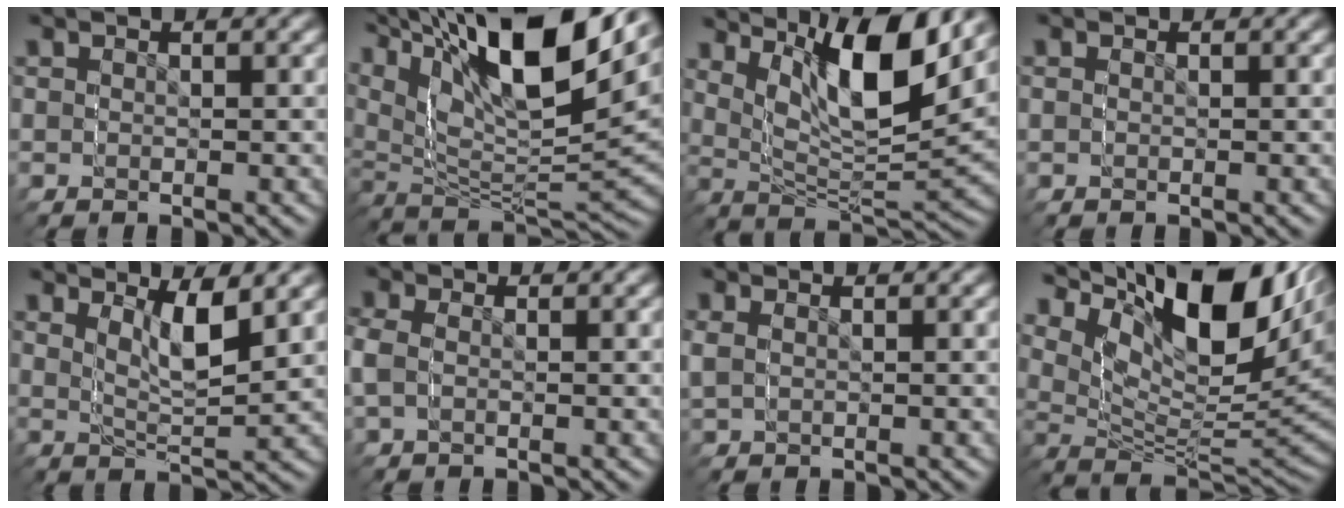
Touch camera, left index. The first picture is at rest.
{"total": 13.9, "force": [7.9, 7.3, 8.8], "torque": [-0.163, 0.030, 0.102]}
{"total": 7.9, "force": [6.0, 2.6, 4.4], "torque": [-0.112, 0.026, 0.079]}
{"total": 0.0}
{"total": 3.7, "force": [3.6, -0.5, 0.6], "torque": [-0.042, 0.019, 0.050]}
{"total": 1.0, "force": [-0.8, 0.0, -0.6], "torque": [-0.005, -0.009, -0.008]}
{"total": 0.6, "force": [-0.1, 0.2, -0.6], "torque": [-0.001, -0.004, 0.004]}
{"total": 11.1, "force": [5.0, 6.1, 7.8], "torque": [-0.148, 0.021, 0.067]}